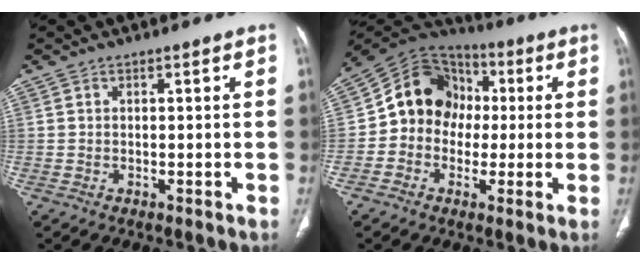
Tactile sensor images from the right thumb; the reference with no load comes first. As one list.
[{"total": 13.6, "force": [0.0, 11.8, 6.9], "torque": [-0.079, 0.033, -0.014]}]